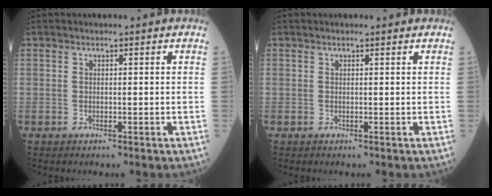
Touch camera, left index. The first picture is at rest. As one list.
[{"total": 0.5, "force": [0.5, 0.1, 0.1], "torque": [-0.007, -0.001, 0.003]}]